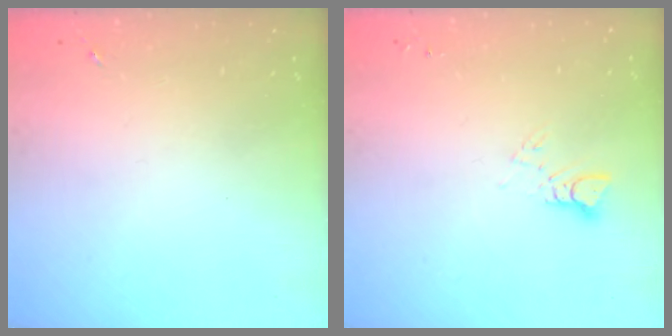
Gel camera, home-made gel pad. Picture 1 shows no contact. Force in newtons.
{"total": 2.9, "press": 2.9, "slide": 0.2}